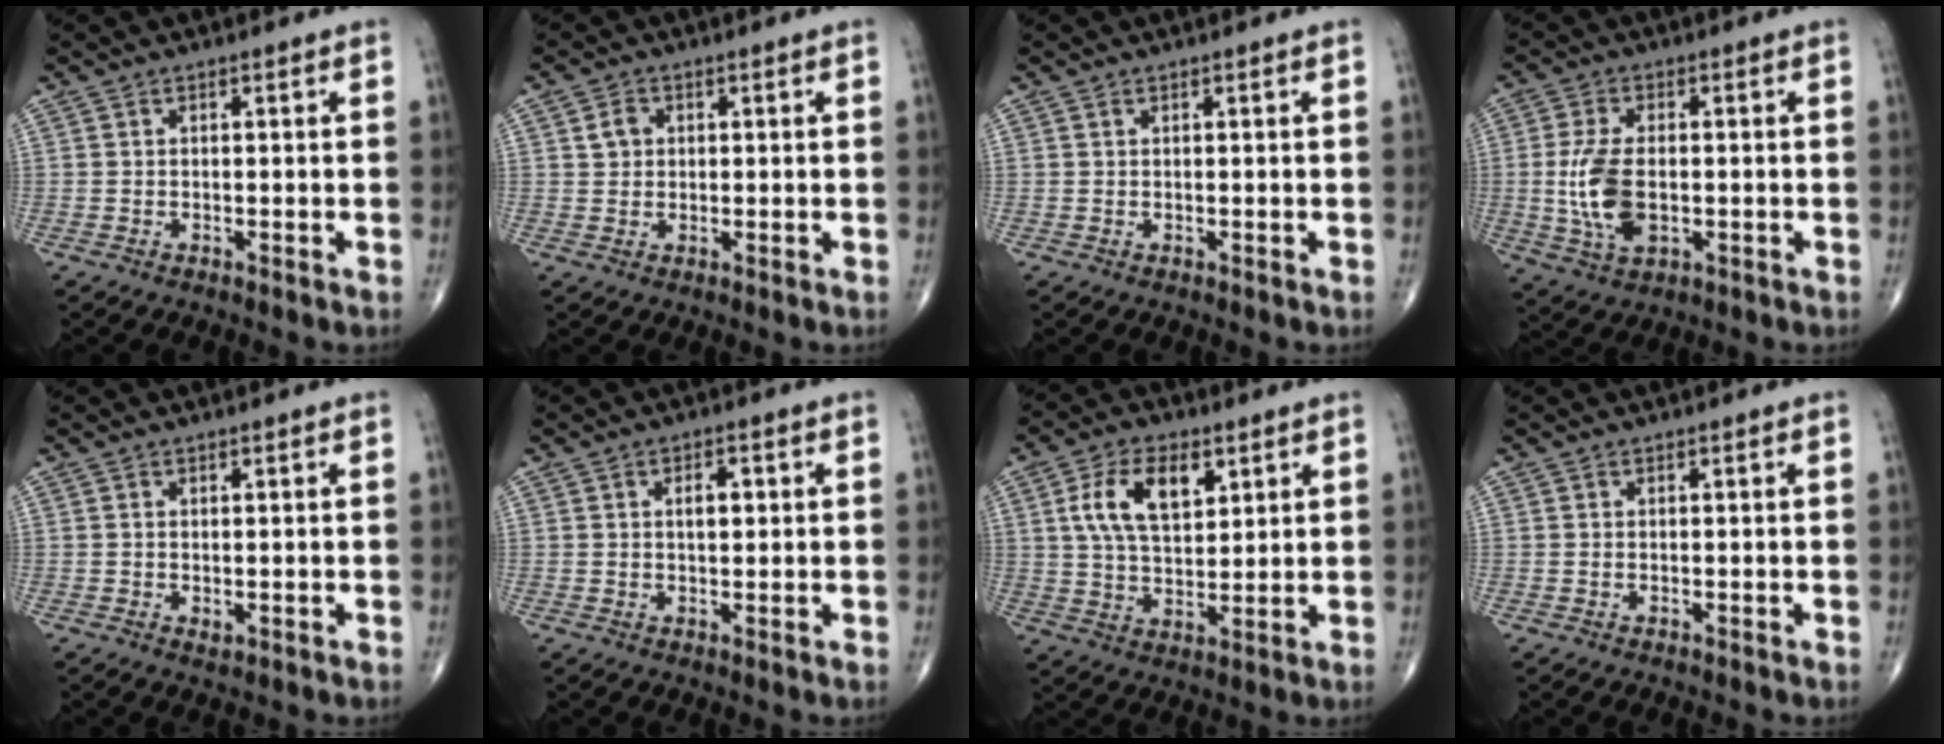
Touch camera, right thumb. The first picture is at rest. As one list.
[{"total": 2.7, "force": [0.7, 2.3, 1.3], "torque": [-0.011, 0.001, 0.012]}, {"total": 0.0}, {"total": 9.6, "force": [-0.8, 5.1, 8.0], "torque": [-0.167, -0.003, -0.010]}, {"total": 1.0, "force": [-0.2, 0.6, 0.8], "torque": [-0.009, -0.003, -0.001]}, {"total": 3.1, "force": [0.7, 1.7, 2.6], "torque": [-0.031, 0.002, 0.008]}, {"total": 11.5, "force": [4.2, 6.3, 8.7], "torque": [-0.141, -0.010, 0.079]}, {"total": 0.0}]